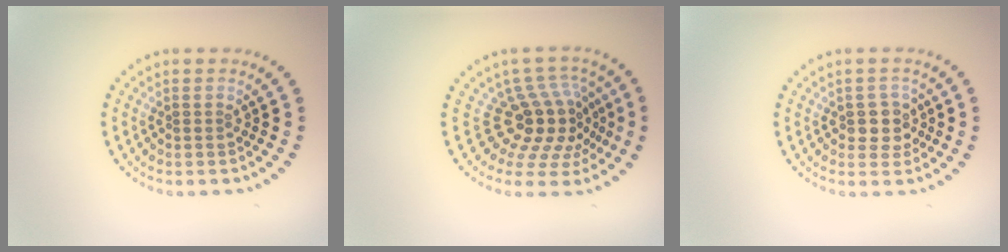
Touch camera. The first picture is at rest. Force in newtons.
{"total": 5.1, "press": 3.6, "slide": 3.6}
{"total": 2.4, "press": 2.1, "slide": 1.2}